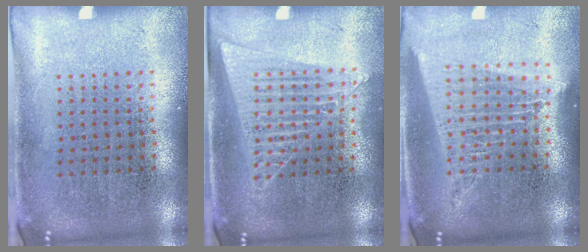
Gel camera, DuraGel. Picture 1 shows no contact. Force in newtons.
{"total": 1.4, "press": 1.3, "slide": 0.4}
{"total": 1.7, "press": 1.6, "slide": 0.8}